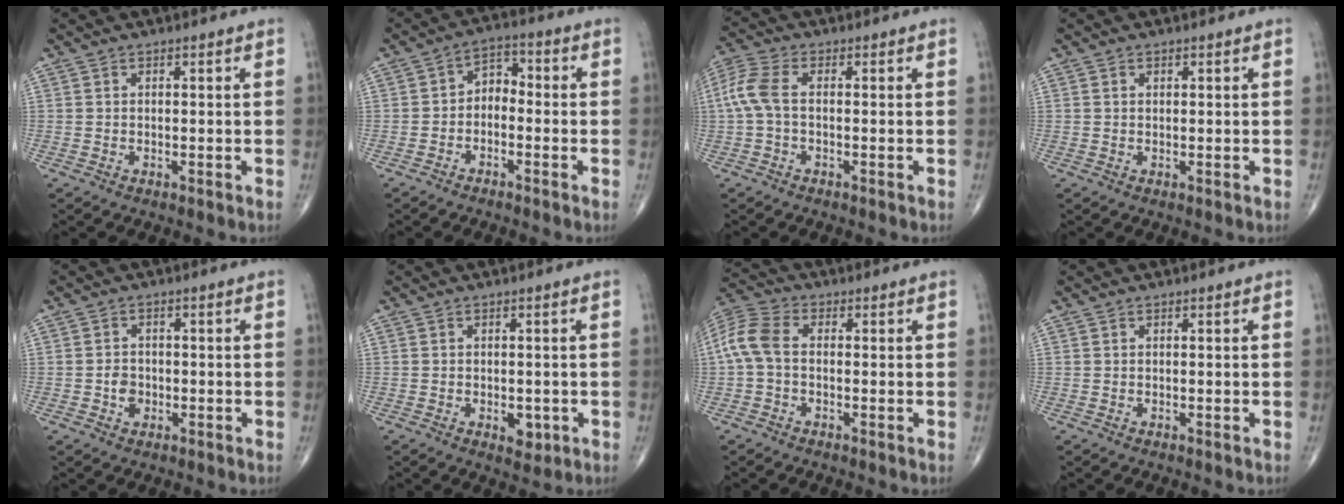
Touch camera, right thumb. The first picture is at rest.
{"total": 4.7, "force": [-1.5, 3.2, 3.1], "torque": [-0.034, 0.033, -0.040]}
{"total": 6.4, "force": [-0.2, 3.3, 5.4], "torque": [-0.144, 0.019, -0.011]}
{"total": 0.7, "force": [0.3, 0.5, 0.3], "torque": [-0.006, -0.002, 0.005]}
{"total": 2.9, "force": [-0.8, 2.4, 1.5], "torque": [-0.013, 0.005, -0.016]}
{"total": 3.3, "force": [-1.0, 2.0, 2.4], "torque": [-0.022, -0.001, -0.007]}
{"total": 7.5, "force": [-0.4, 4.7, 5.9], "torque": [-0.129, 0.020, -0.019]}
{"total": 0.0}